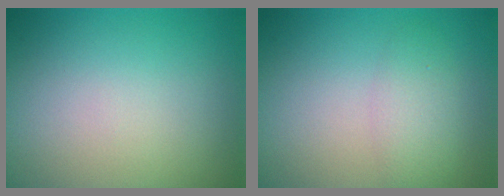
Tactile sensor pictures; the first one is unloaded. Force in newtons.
{"total": 2.6, "press": 2.6, "slide": 0.2}